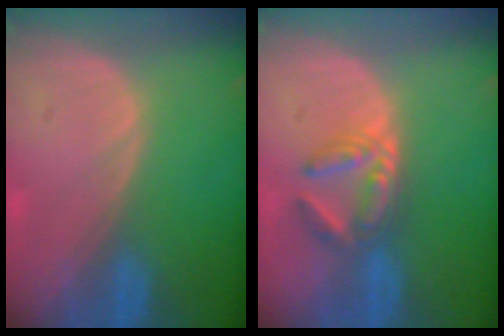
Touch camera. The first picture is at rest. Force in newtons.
{"total": 5.9, "press": 5.2, "slide": 2.8}